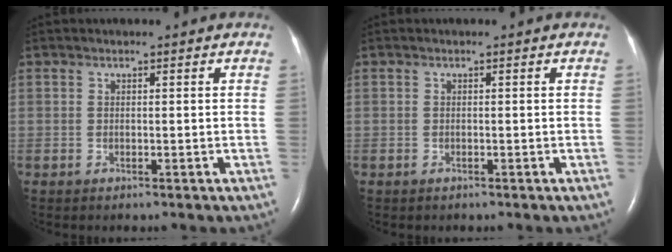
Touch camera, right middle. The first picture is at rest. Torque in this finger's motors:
{"motor_torque": [-0.53, 0.16, -0.03, -0.01]}